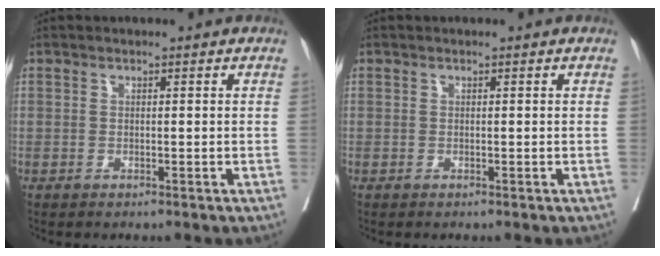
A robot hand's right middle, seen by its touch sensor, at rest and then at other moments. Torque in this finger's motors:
{"motor_torque": [0.00, 0.00, -0.08, -0.03]}